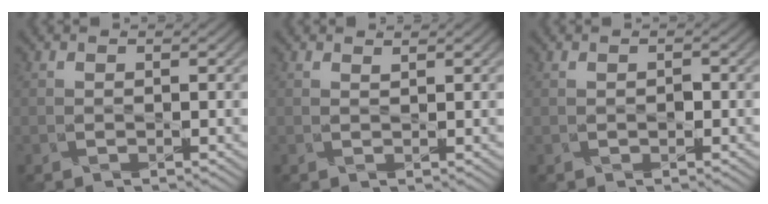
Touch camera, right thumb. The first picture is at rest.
{"total": 1.3, "force": [1.1, -0.2, -0.7], "torque": [0.016, -0.001, 0.021]}
{"total": 0.8, "force": [-0.3, 0.7, 0.0], "torque": [0.000, -0.003, -0.004]}